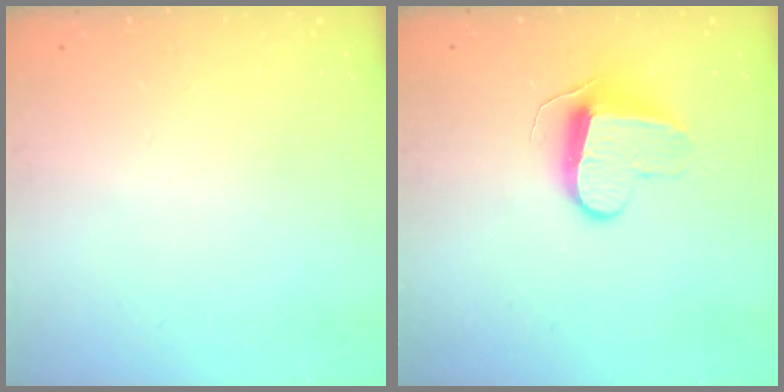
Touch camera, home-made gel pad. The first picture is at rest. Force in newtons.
{"total": 9.8, "press": 9.8, "slide": 0.2}